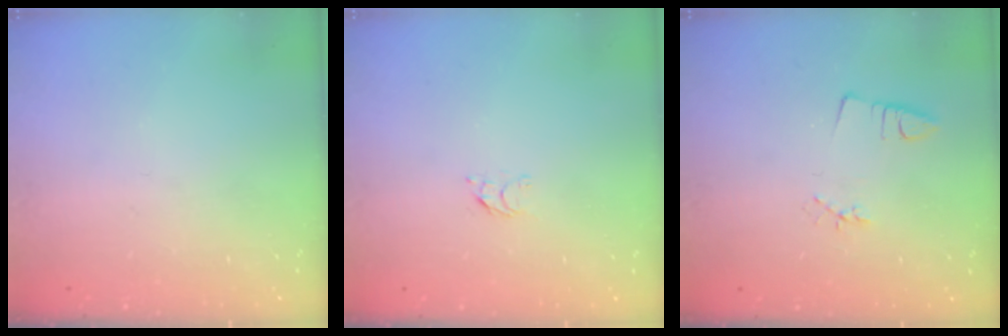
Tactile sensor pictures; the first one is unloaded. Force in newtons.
{"total": 2.8, "press": 2.8, "slide": 0.3}
{"total": 2.2, "press": 1.7, "slide": 1.4}